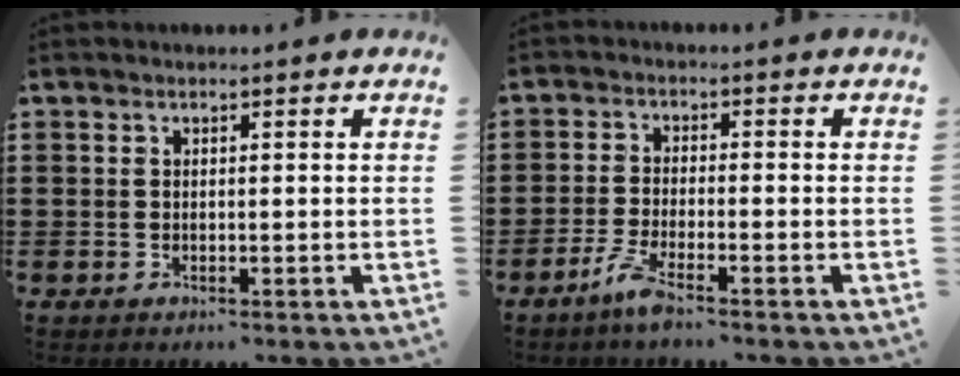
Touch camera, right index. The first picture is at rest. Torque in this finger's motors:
{"motor_torque": [1.01, -0.35, 0.09, 0.08]}